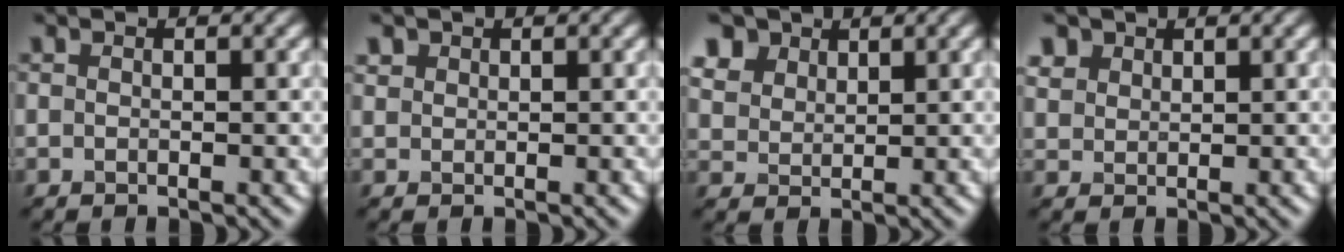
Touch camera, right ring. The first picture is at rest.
{"total": 1.3, "force": [0.1, -0.7, -1.1], "torque": [-0.002, -0.001, 0.025]}
{"total": 3.8, "force": [3.2, 2.1, 0.6], "torque": [-0.069, 0.005, 0.089]}
{"total": 1.3, "force": [0.9, 0.2, -0.9], "torque": [-0.014, 0.001, 0.050]}